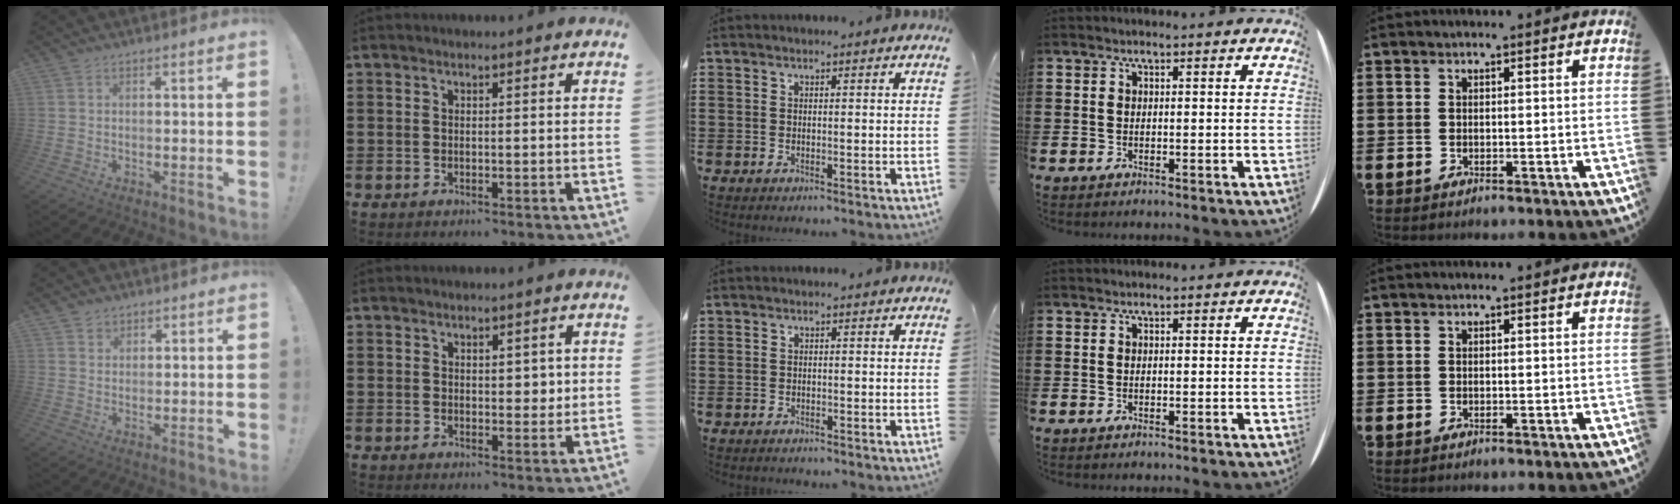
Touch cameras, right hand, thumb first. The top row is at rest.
{"thumb": {"total": 2.6, "force": [1.9, 1.7, 0.2], "torque": [0.002, -0.012, 0.034]}, "index": {"total": 2.4, "force": [0.8, 1.4, 1.8], "torque": [-0.020, 0.001, 0.010]}, "middle": {"total": 0.6, "force": [-0.6, 0.3, -0.1], "torque": [0.001, 0.004, -0.013]}}